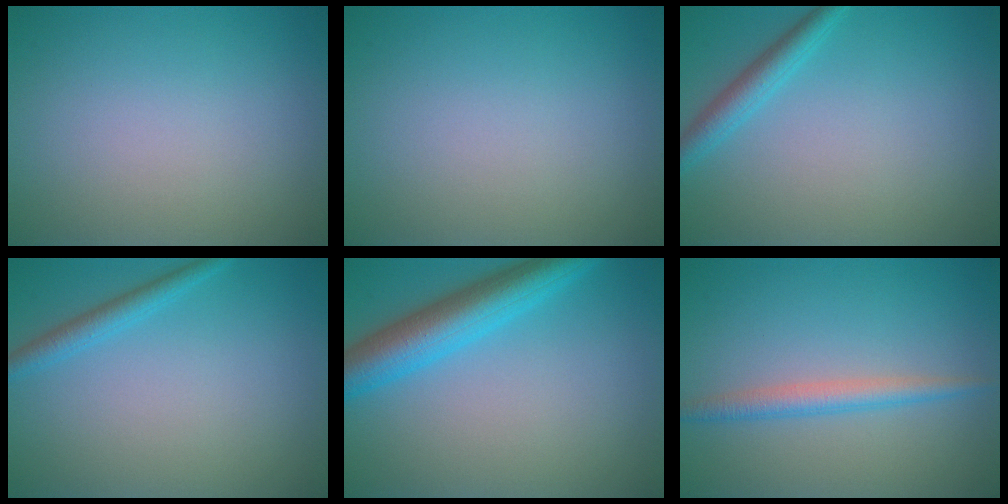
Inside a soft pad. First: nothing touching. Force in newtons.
{"total": 0.0}
{"total": 2.4, "press": 2.4, "slide": 0.1}
{"total": 1.9, "press": 1.9, "slide": 0.1}
{"total": 5.4, "press": 5.4, "slide": 0.2}
{"total": 2.3, "press": 2.3, "slide": 0.1}